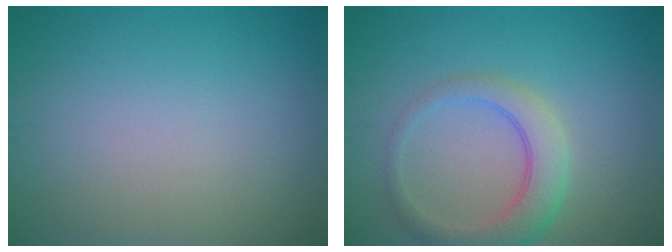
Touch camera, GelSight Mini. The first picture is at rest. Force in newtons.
{"total": 4.0, "press": 4.0, "slide": 0.2}